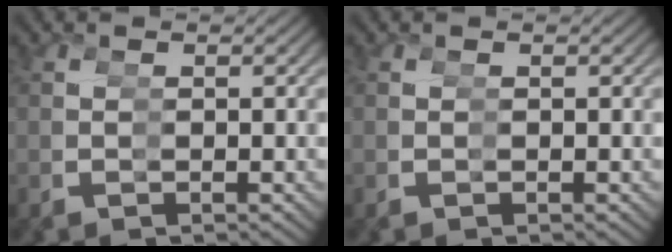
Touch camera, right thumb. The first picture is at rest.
{"total": 0.0}